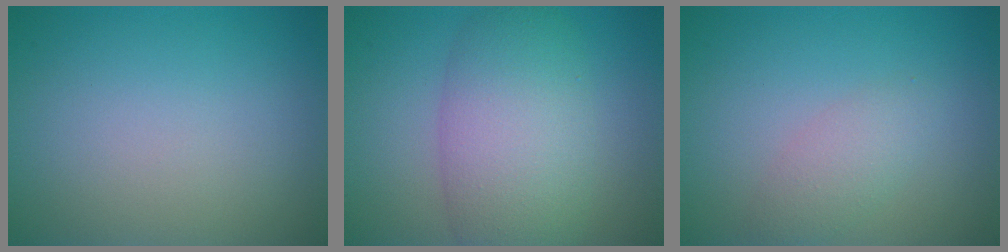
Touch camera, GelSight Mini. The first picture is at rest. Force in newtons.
{"total": 7.5, "press": 7.5, "slide": 0.3}
{"total": 2.1, "press": 2.1, "slide": 0.0}